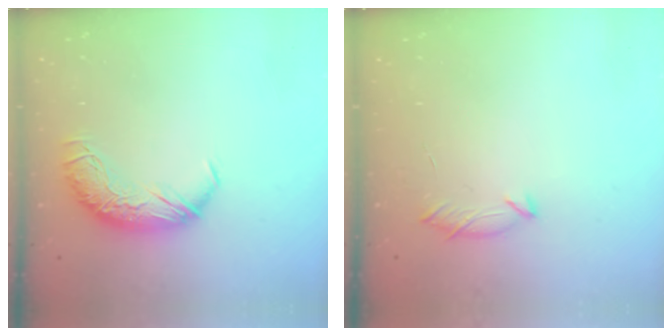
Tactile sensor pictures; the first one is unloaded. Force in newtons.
{"total": 6.9, "press": 6.8, "slide": 0.8}